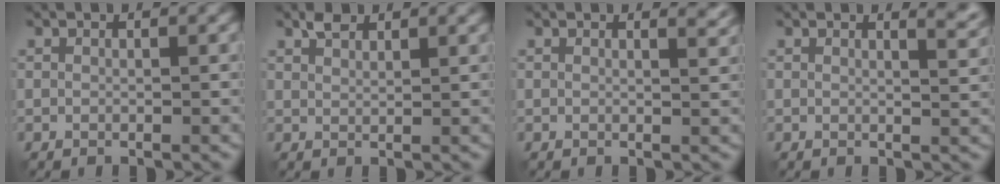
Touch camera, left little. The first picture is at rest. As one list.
[{"total": 1.8, "force": [1.5, 0.6, 0.9], "torque": [-0.017, 0.003, 0.028]}, {"total": 1.9, "force": [1.6, 0.6, 0.8], "torque": [-0.002, -0.001, 0.015]}, {"total": 2.8, "force": [2.2, 1.0, 1.5], "torque": [0.000, 0.004, 0.019]}]